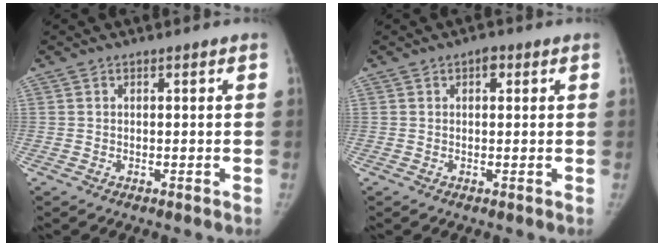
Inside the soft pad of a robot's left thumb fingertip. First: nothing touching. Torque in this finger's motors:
{"motor_torque": [0.28, -0.01, 0.52, -0.42, 0.11]}